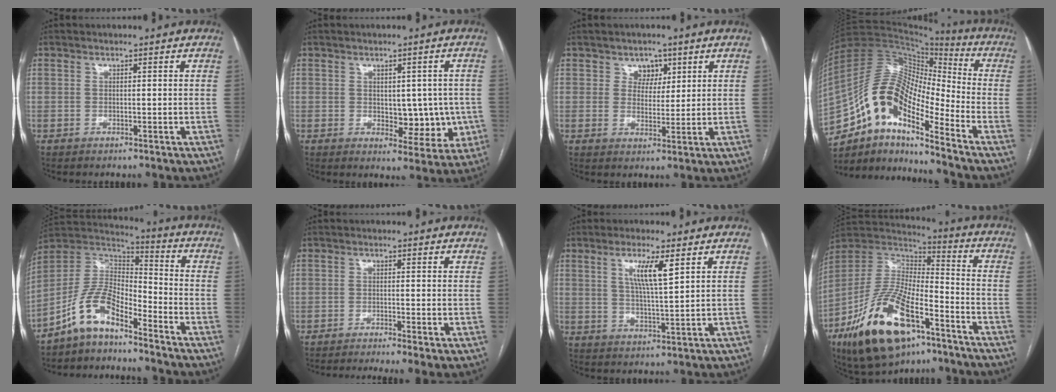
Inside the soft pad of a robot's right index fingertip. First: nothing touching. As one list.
[{"total": 7.3, "force": [-0.4, 4.2, 5.9], "torque": [-0.055, 0.007, 0.007]}, {"total": 3.7, "force": [2.0, 2.9, 1.1], "torque": [-0.009, 0.003, 0.033]}, {"total": 16.8, "force": [-9.7, 4.9, 12.8], "torque": [-0.240, 0.036, -0.168]}, {"total": 9.6, "force": [-7.1, 3.1, 5.7], "torque": [-0.127, 0.028, -0.142]}, {"total": 5.8, "force": [-4.3, -0.1, 3.9], "torque": [-0.054, -0.007, -0.069]}, {"total": 6.2, "force": [2.7, 0.4, 5.5], "torque": [-0.103, -0.004, 0.050]}, {"total": 21.6, "force": [-11.9, 8.2, 16.1], "torque": [-0.339, -0.016, -0.211]}]